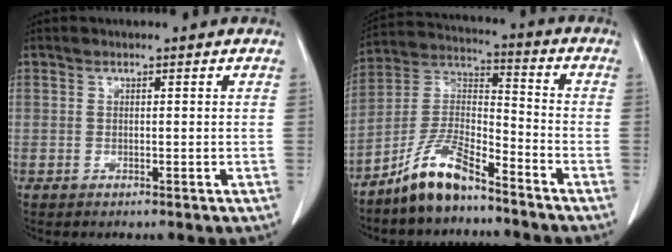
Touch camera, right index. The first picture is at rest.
{"total": 10.2, "force": [-7.9, 2.5, 5.8], "torque": [-0.125, 0.010, -0.156]}